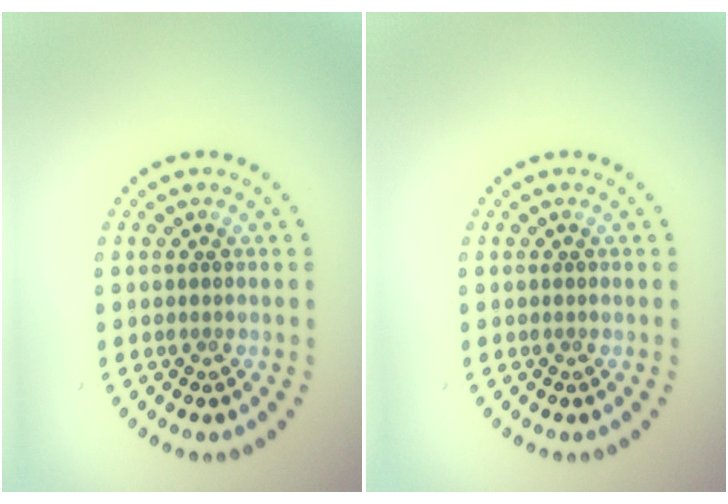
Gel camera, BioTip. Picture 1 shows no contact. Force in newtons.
{"total": 0.0}